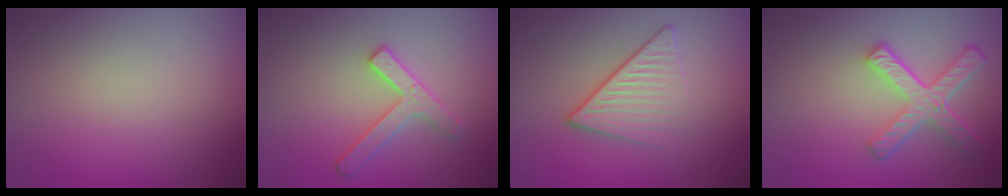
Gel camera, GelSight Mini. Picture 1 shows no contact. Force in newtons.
{"total": 2.6, "press": 2.5, "slide": 0.4}
{"total": 4.2, "press": 2.9, "slide": 3.1}
{"total": 5.2, "press": 3.9, "slide": 3.3}